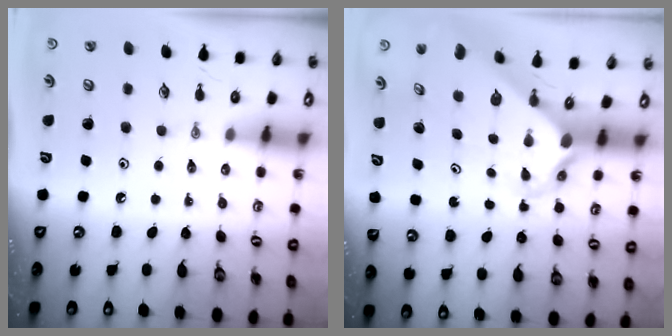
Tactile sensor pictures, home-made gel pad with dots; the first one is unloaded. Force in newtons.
{"total": 2.8, "press": 2.8, "slide": 0.3}